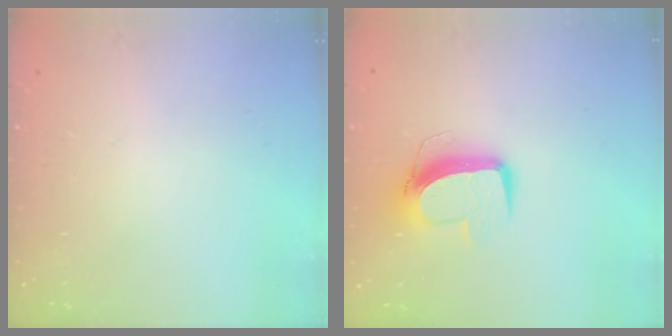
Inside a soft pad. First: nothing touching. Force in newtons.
{"total": 10.6, "press": 10.5, "slide": 1.1}